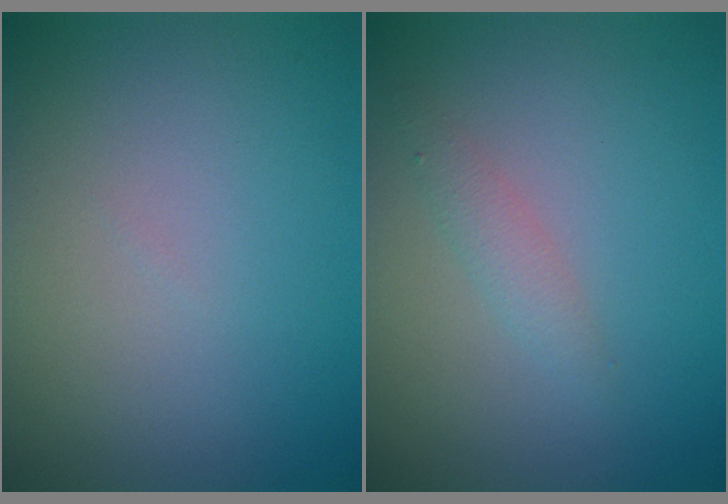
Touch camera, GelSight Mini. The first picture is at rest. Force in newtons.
{"total": 1.3, "press": 1.3, "slide": 0.0}